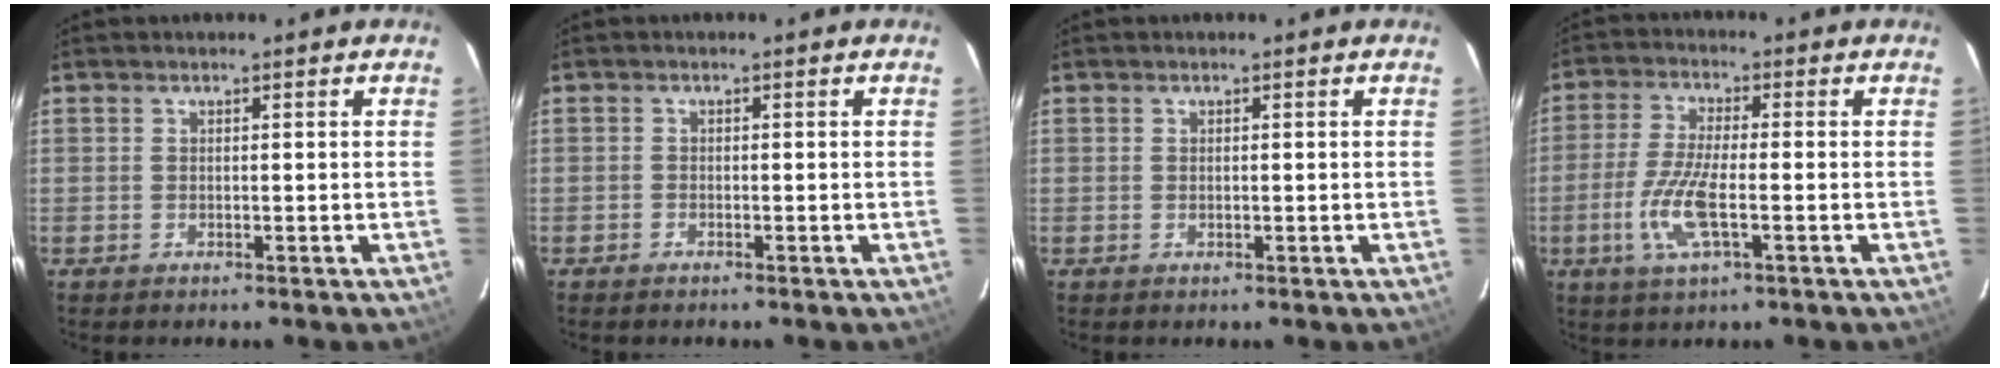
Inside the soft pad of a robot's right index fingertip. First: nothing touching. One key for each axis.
{"total": 0.8, "fx": -0.7, "fy": 0.4, "fz": 0.0, "tx": -0.004, "ty": 0.001, "tz": -0.015}
{"total": 0.0}
{"total": 9.1, "fx": -2.6, "fy": 2.1, "fz": 8.4, "tx": -0.178, "ty": -0.007, "tz": -0.054}